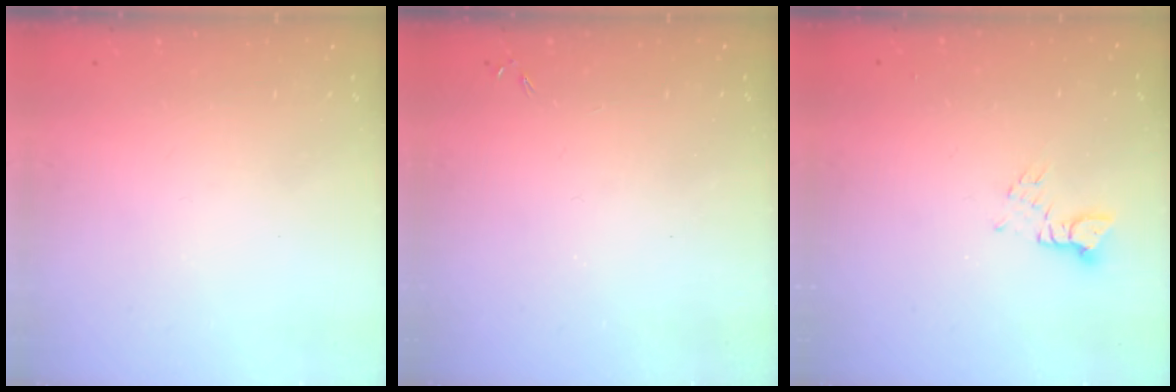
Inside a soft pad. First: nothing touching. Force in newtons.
{"total": 0.0}
{"total": 2.3, "press": 2.3, "slide": 0.2}